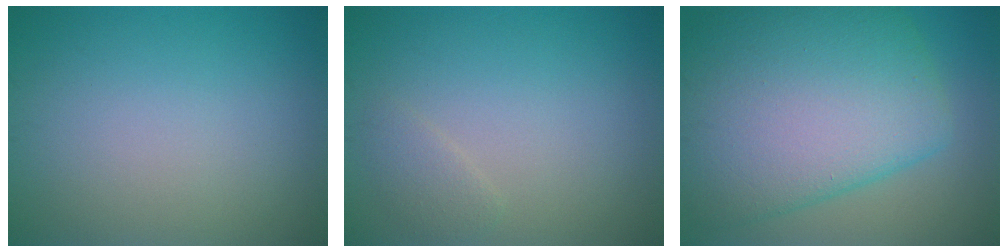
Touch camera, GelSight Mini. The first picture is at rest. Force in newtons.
{"total": 1.2, "press": 1.2, "slide": 0.1}
{"total": 12.4, "press": 12.4, "slide": 0.6}